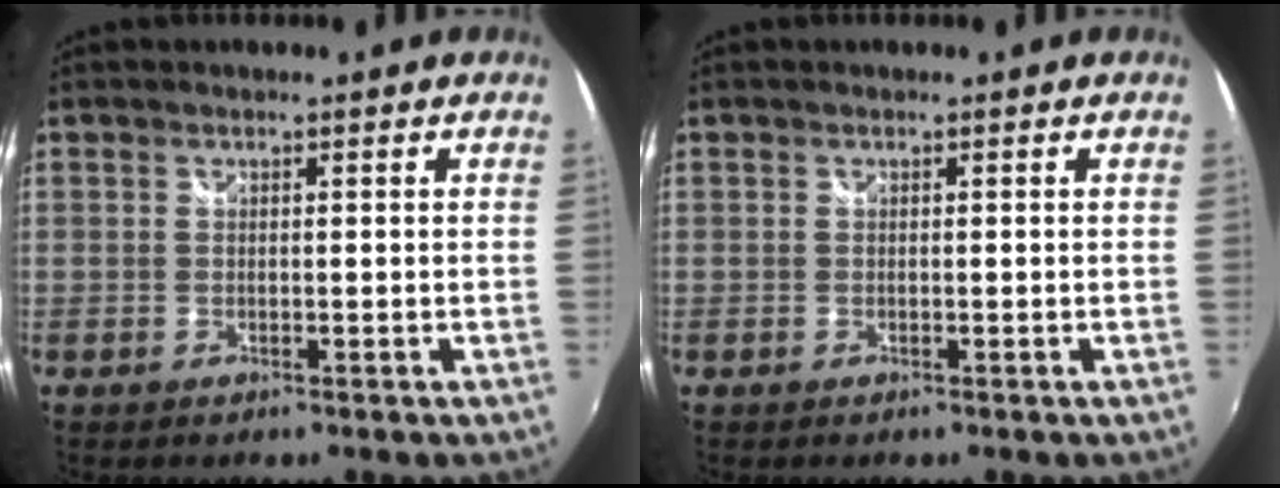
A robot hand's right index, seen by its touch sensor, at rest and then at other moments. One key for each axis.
{"total": 0.0}